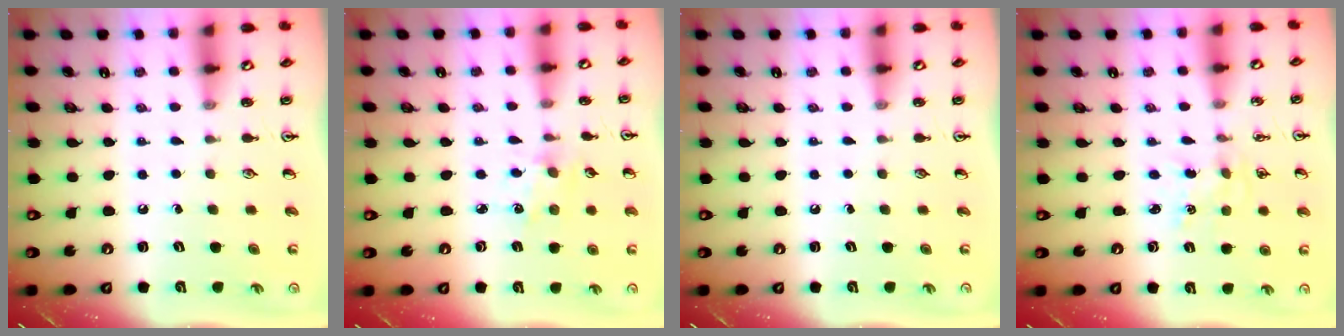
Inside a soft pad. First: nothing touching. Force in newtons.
{"total": 1.9, "press": 1.9, "slide": 0.0}
{"total": 0.0}
{"total": 0.6, "press": 0.6, "slide": 0.1}